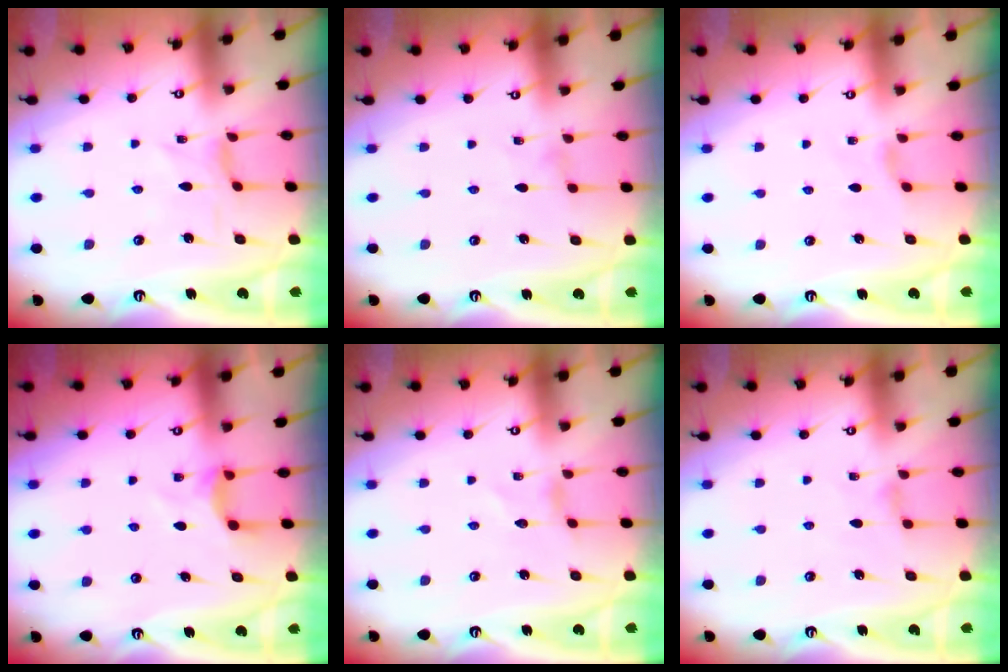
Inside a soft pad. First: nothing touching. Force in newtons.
{"total": 0.0}
{"total": 2.3, "press": 2.2, "slide": 0.5}
{"total": 4.3, "press": 4.3, "slide": 0.6}
{"total": 0.0}
{"total": 2.8, "press": 2.8, "slide": 0.6}